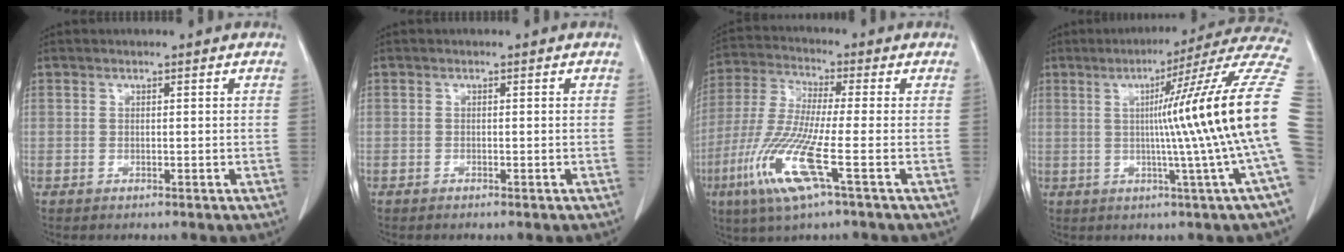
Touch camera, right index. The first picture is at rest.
{"total": 0.6, "force": [-0.5, 0.0, 0.2], "torque": [-0.006, -0.001, -0.008]}
{"total": 12.4, "force": [-4.9, 0.3, 11.4], "torque": [-0.249, -0.027, -0.102]}
{"total": 20.1, "force": [0.2, -3.1, 19.8], "torque": [-0.207, 0.016, -0.012]}